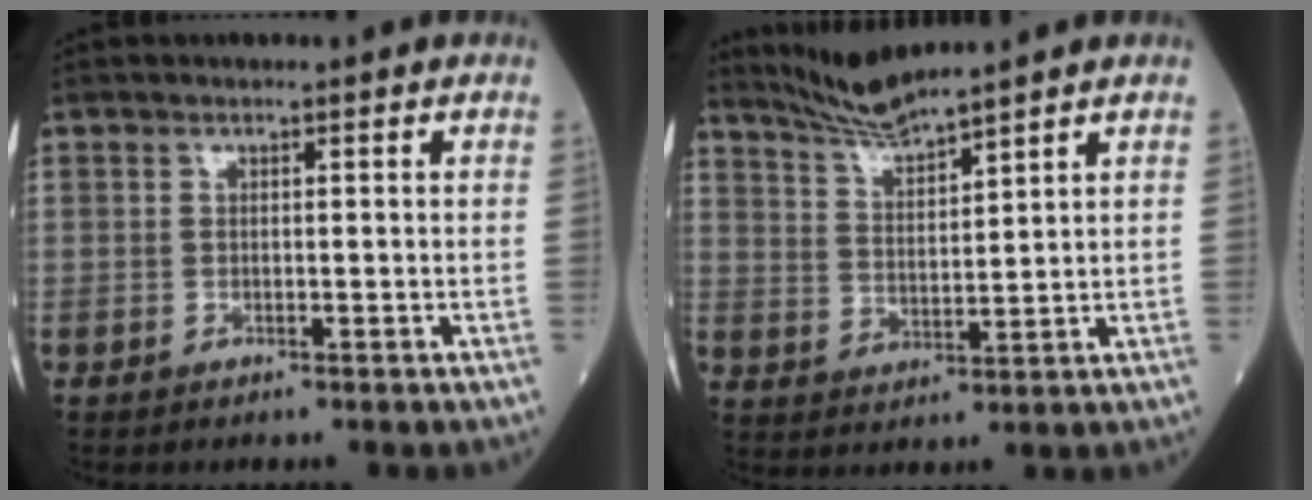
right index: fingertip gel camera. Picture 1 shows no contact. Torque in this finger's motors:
{"motor_torque": [-0.19, 0.54, 0.00, 0.02]}